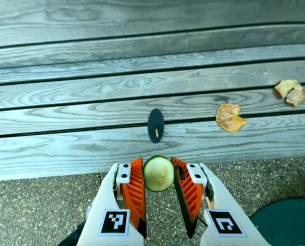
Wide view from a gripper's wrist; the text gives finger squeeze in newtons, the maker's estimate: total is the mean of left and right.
{"total": 7.8, "left": 7.6, "right": 7.9}